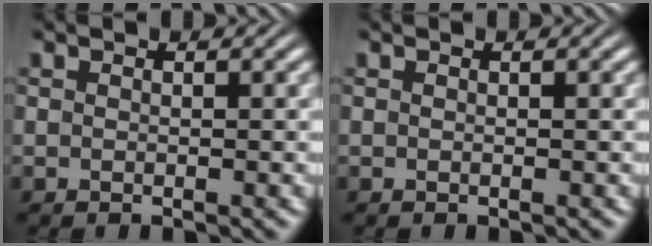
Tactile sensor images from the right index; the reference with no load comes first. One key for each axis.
{"total": 0.0}